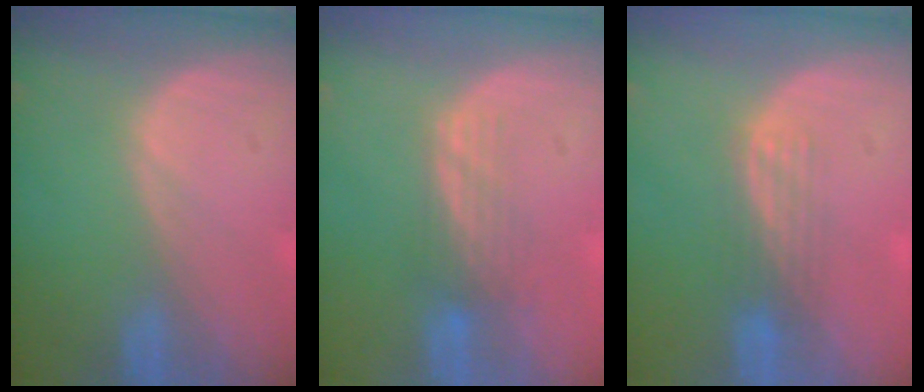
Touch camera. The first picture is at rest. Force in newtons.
{"total": 3.5, "press": 2.8, "slide": 2.1}
{"total": 2.9, "press": 2.7, "slide": 1.1}